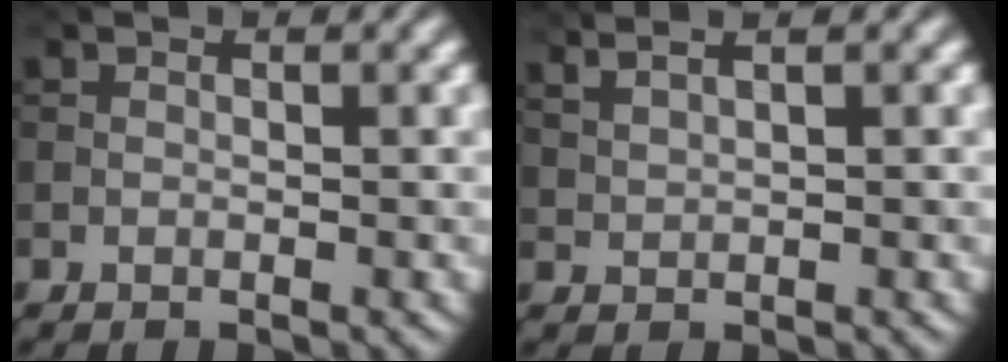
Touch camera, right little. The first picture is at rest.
{"total": 3.8, "force": [2.8, 1.2, 2.3], "torque": [-0.033, 0.026, 0.030]}